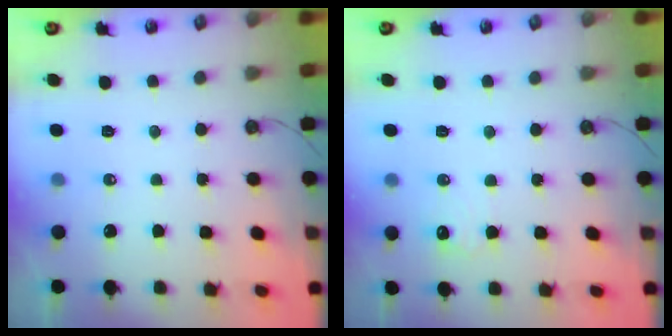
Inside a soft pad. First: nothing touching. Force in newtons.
{"total": 7.9, "press": 7.8, "slide": 1.4}